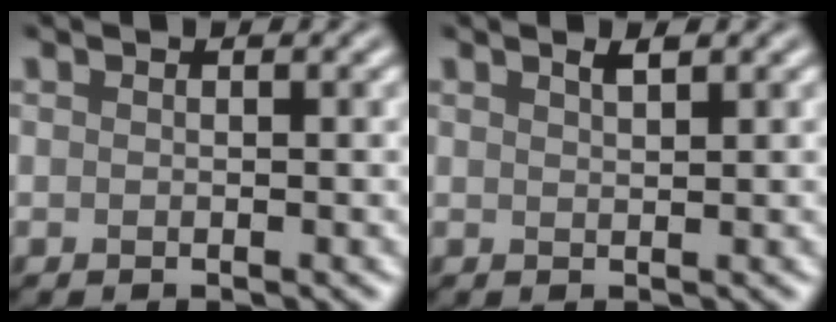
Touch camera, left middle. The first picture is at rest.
{"total": 1.0, "force": [0.7, 0.1, 0.6], "torque": [-0.012, 0.001, 0.012]}